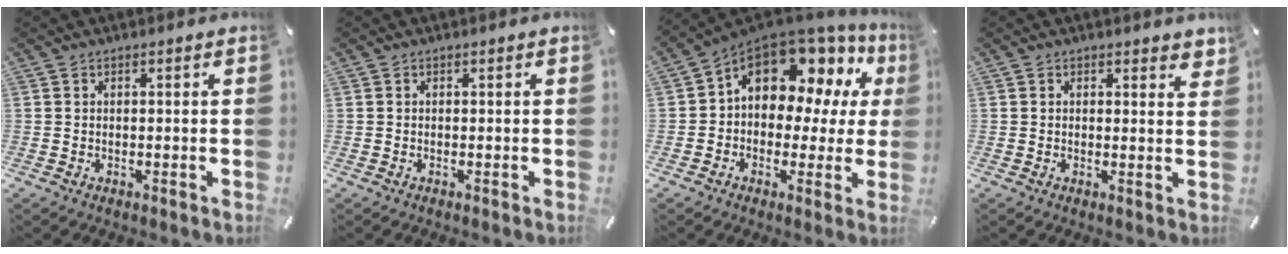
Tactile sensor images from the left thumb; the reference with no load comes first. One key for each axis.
{"total": 0.0}
{"total": 13.0, "fx": 6.1, "fy": 8.6, "fz": 7.7, "tx": -0.122, "ty": -0.046, "tz": 0.107}
{"total": 1.6, "fx": 1.3, "fy": 0.7, "fz": 0.6, "tx": 0.001, "ty": -0.006, "tz": 0.021}